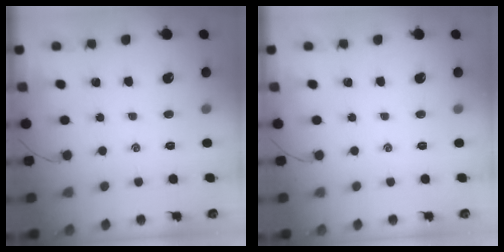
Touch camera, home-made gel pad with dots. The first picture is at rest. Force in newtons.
{"total": 0.0}